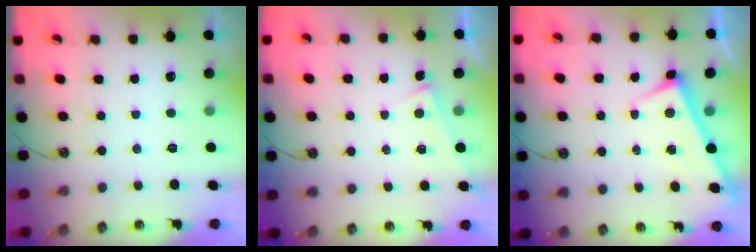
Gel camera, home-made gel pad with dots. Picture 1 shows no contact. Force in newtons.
{"total": 3.8, "press": 3.8, "slide": 0.2}
{"total": 3.4, "press": 3.4, "slide": 0.2}